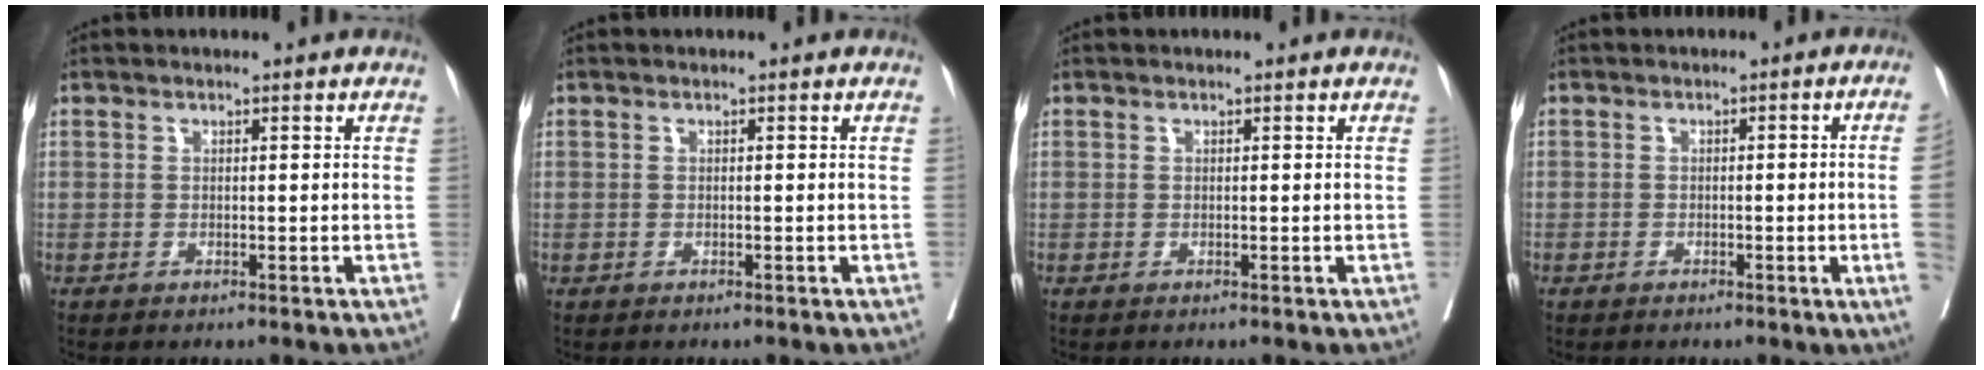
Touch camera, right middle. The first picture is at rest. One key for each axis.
{"total": 0.0}
{"total": 0.0}
{"total": 4.4, "fx": -1.0, "fy": -0.7, "fz": 4.2, "tx": -0.048, "ty": 0.001, "tz": -0.013}